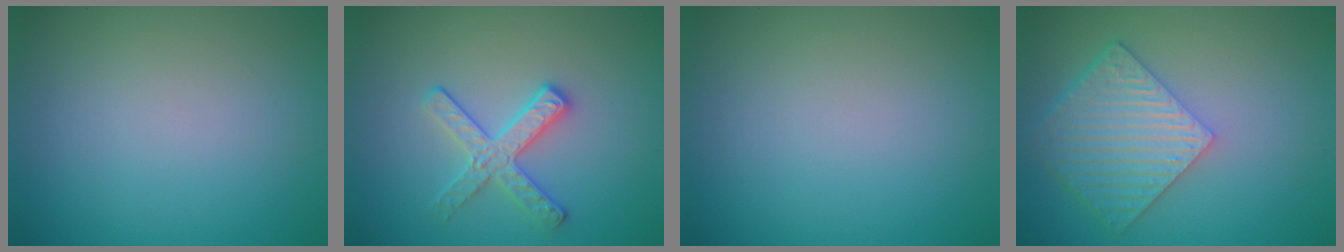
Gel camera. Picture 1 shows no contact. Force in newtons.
{"total": 2.8, "press": 2.7, "slide": 0.7}
{"total": 0.0}
{"total": 6.0, "press": 4.6, "slide": 4.0}